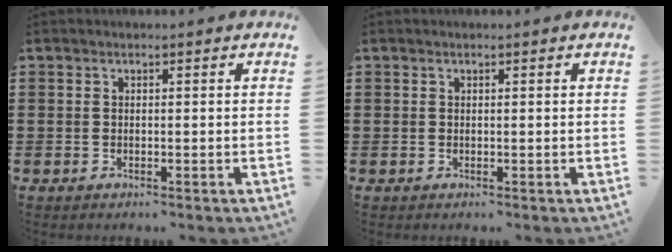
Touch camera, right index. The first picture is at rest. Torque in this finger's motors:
{"motor_torque": [-1.16, 0.98, -0.26, -0.21]}